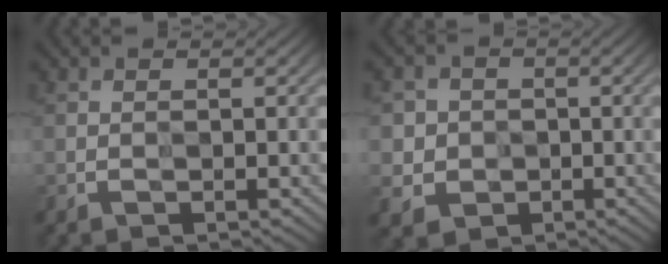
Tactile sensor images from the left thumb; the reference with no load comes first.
{"total": 4.2, "force": [0.5, 4.2, 0.0], "torque": [-0.034, -0.004, 0.001]}